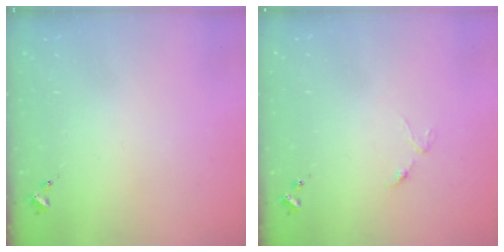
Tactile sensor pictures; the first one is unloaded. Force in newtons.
{"total": 3.1, "press": 3.0, "slide": 0.4}